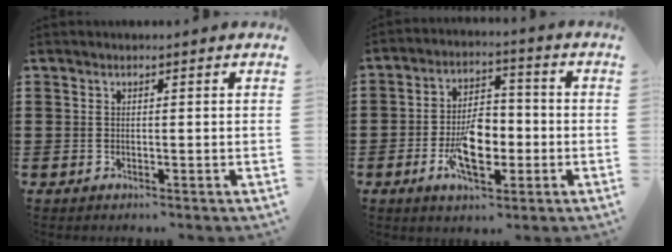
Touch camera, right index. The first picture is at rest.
{"total": 8.9, "force": [-2.5, 4.5, 7.3], "torque": [-0.142, -0.004, -0.047]}